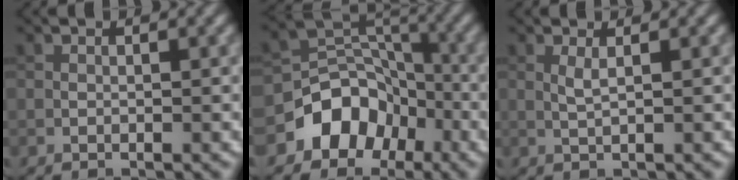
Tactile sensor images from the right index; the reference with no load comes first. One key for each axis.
{"total": 6.0, "fx": -3.3, "fy": 4.6, "fz": 2.0, "tx": -0.006, "ty": 0.005, "tz": -0.063}
{"total": 1.1, "fx": 0.4, "fy": 0.1, "fz": 1.0, "tx": -0.024, "ty": 0.003, "tz": 0.007}